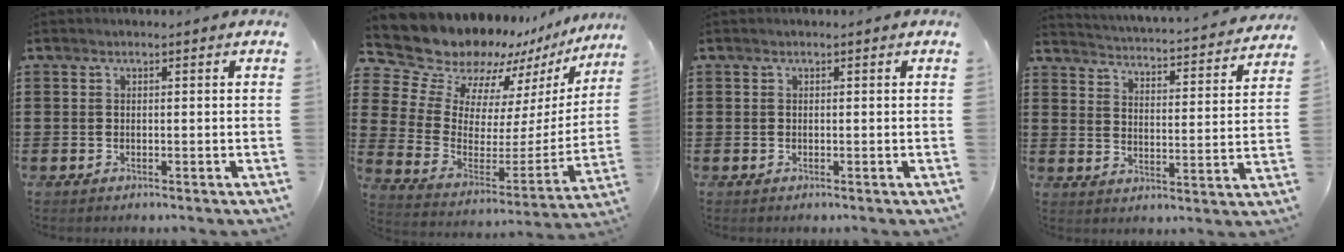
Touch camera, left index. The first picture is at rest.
{"total": 11.7, "force": [10.8, 4.3, 1.6], "torque": [-0.099, -0.089, 0.191]}
{"total": 0.0}
{"total": 2.8, "force": [2.8, -0.4, 0.2], "torque": [-0.025, -0.034, 0.036]}